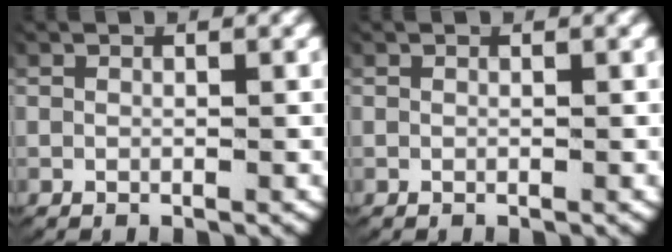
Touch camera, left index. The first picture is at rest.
{"total": 0.0}